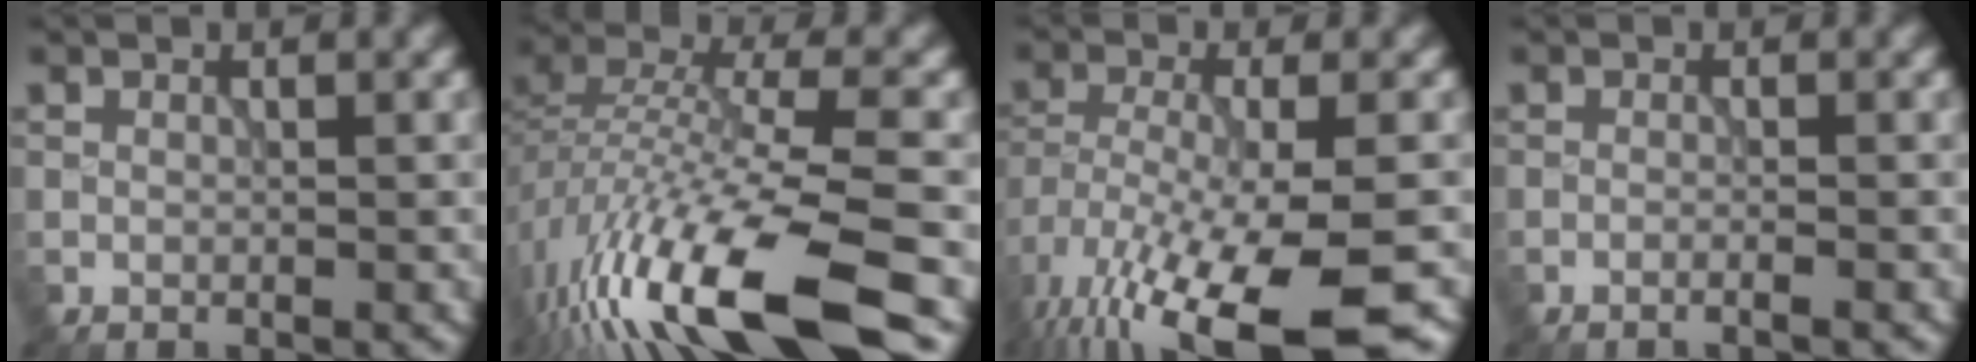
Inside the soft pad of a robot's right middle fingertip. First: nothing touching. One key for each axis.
{"total": 14.9, "fx": -8.3, "fy": 4.2, "fz": 11.6, "tx": -0.237, "ty": -0.003, "tz": -0.152}
{"total": 13.6, "fx": -8.4, "fy": 3.6, "fz": 10.0, "tx": -0.219, "ty": -0.042, "tz": -0.122}
{"total": 1.3, "fx": -0.5, "fy": 0.3, "fz": 1.1, "tx": -0.009, "ty": -0.002, "tz": -0.024}